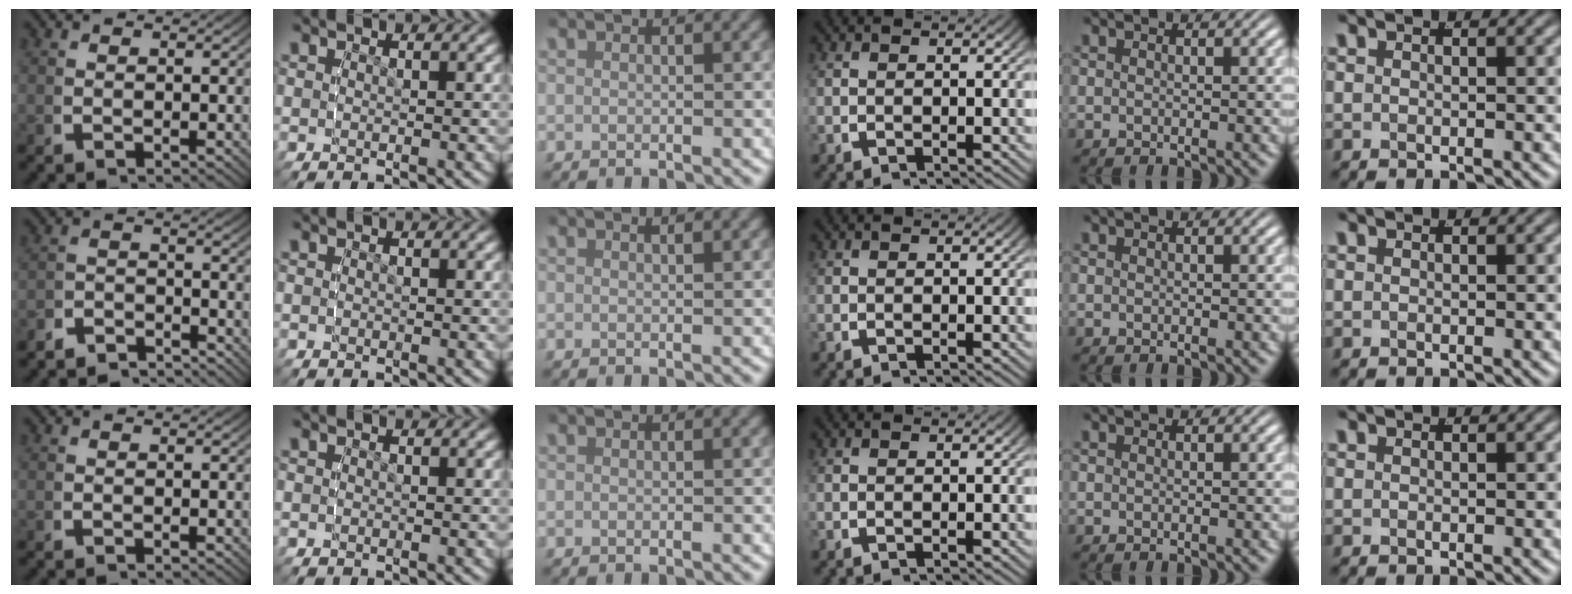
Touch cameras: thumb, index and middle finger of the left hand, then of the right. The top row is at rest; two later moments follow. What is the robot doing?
{"motion": "lift_and_place", "object": "sponge"}